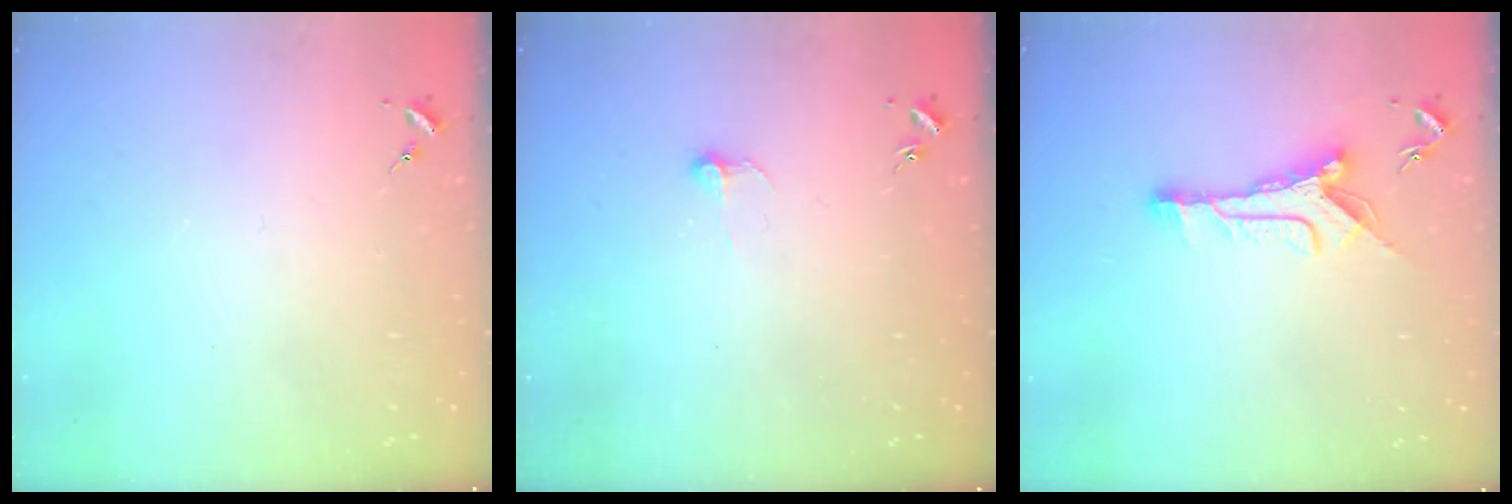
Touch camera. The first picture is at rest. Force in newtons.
{"total": 4.6, "press": 4.6, "slide": 0.4}
{"total": 10.4, "press": 10.3, "slide": 0.8}